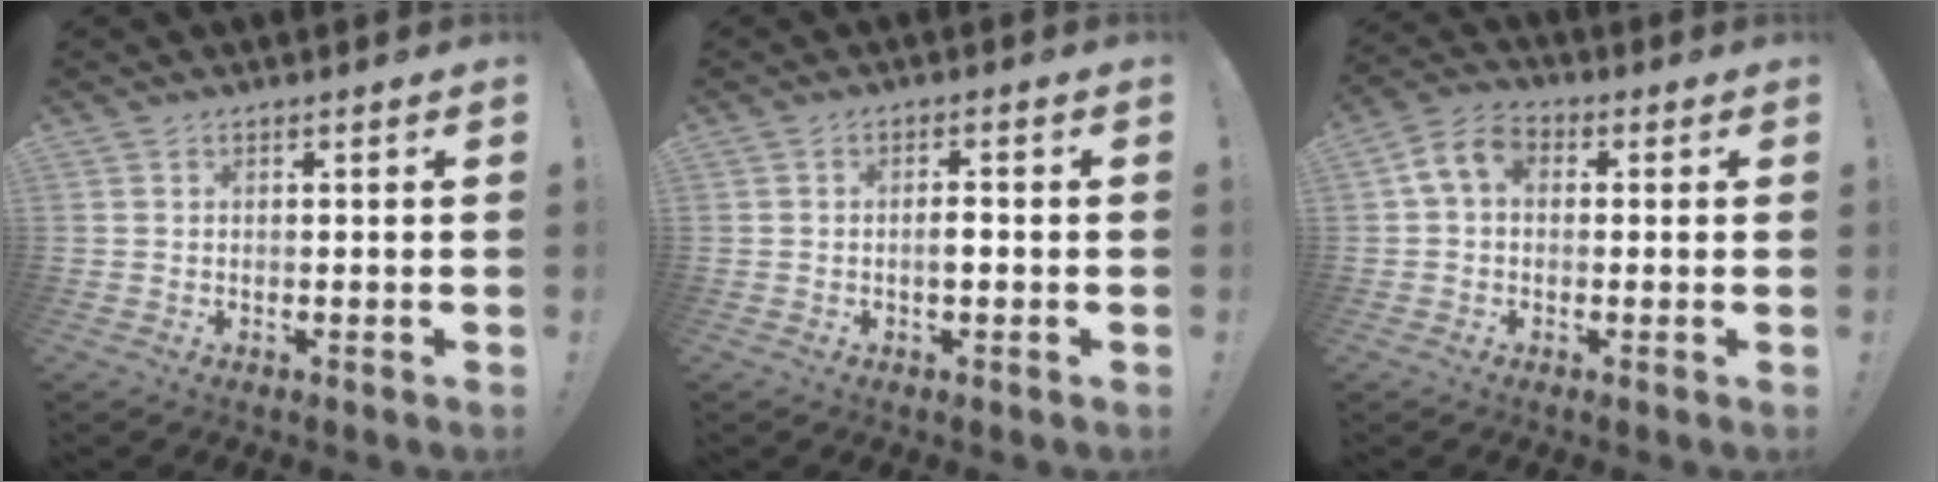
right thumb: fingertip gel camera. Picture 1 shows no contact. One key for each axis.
{"total": 2.6, "fx": -0.7, "fy": 1.0, "fz": 2.4, "tx": -0.035, "ty": 0.004, "tz": -0.014}
{"total": 7.7, "fx": 1.4, "fy": 5.5, "fz": 5.3, "tx": -0.101, "ty": 0.010, "tz": 0.033}